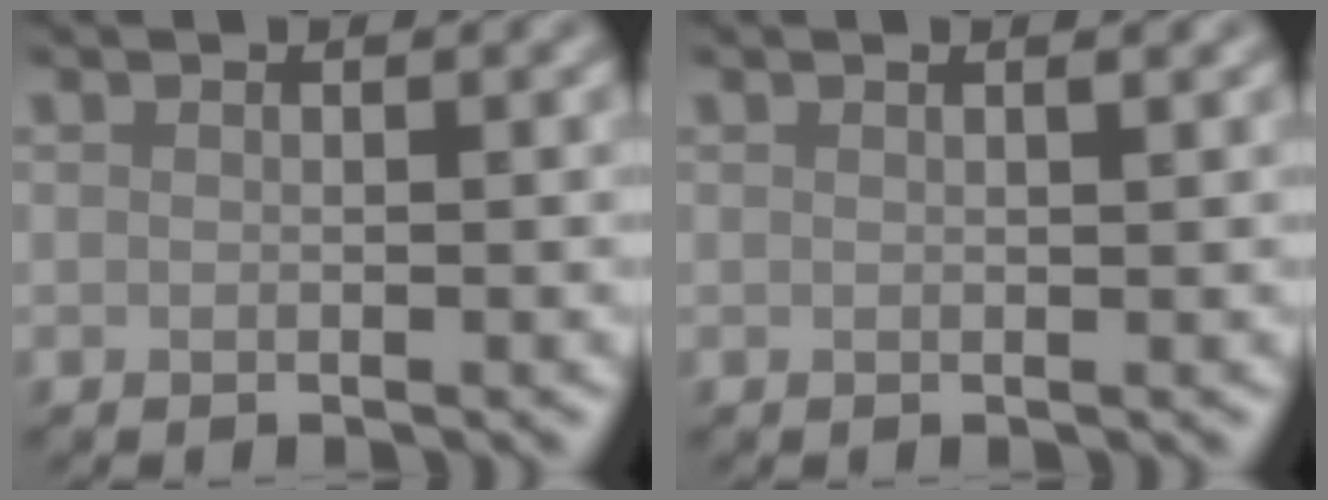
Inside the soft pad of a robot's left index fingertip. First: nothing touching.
{"total": 0.7, "force": [0.4, 0.1, 0.6], "torque": [-0.009, 0.003, 0.008]}